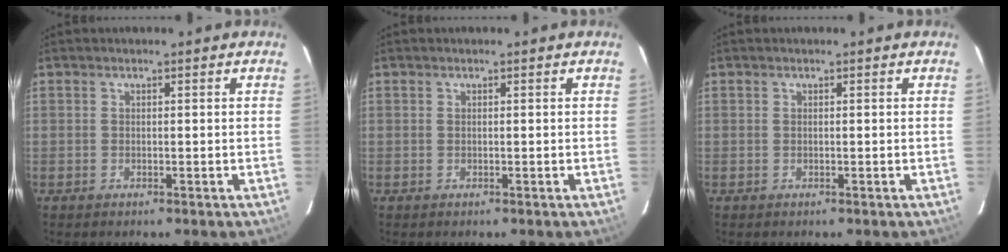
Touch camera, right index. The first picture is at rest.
{"total": 0.0}
{"total": 0.0}